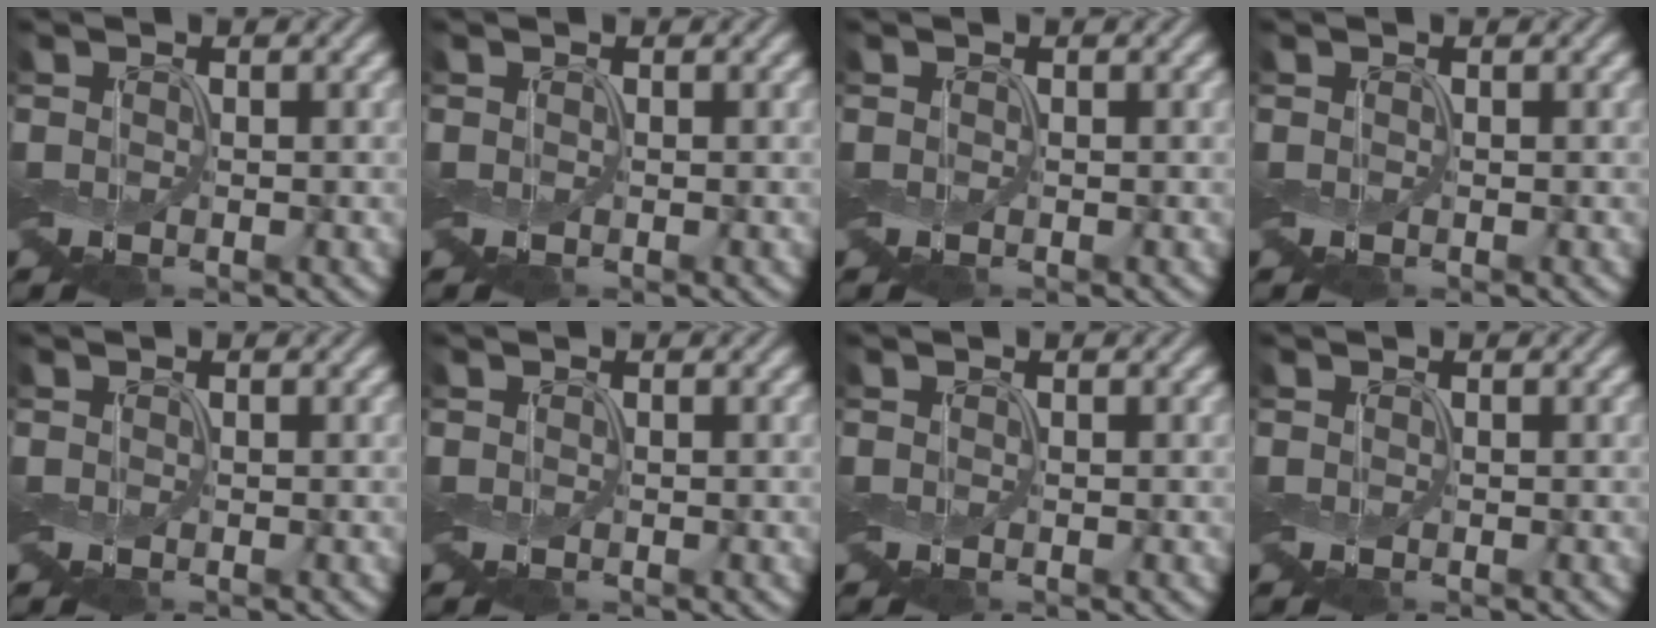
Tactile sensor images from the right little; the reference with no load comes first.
{"total": 0.0}
{"total": 0.0}
{"total": 0.0}
{"total": 0.0}
{"total": 0.0}
{"total": 0.0}
{"total": 0.0}